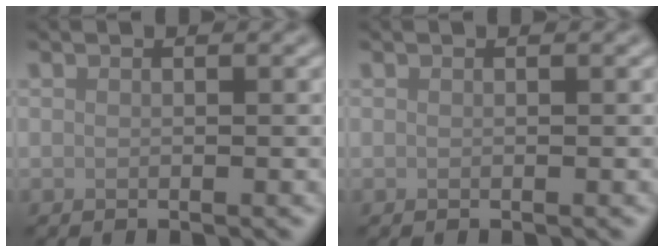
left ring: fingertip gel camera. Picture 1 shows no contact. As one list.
[{"total": 0.0}]